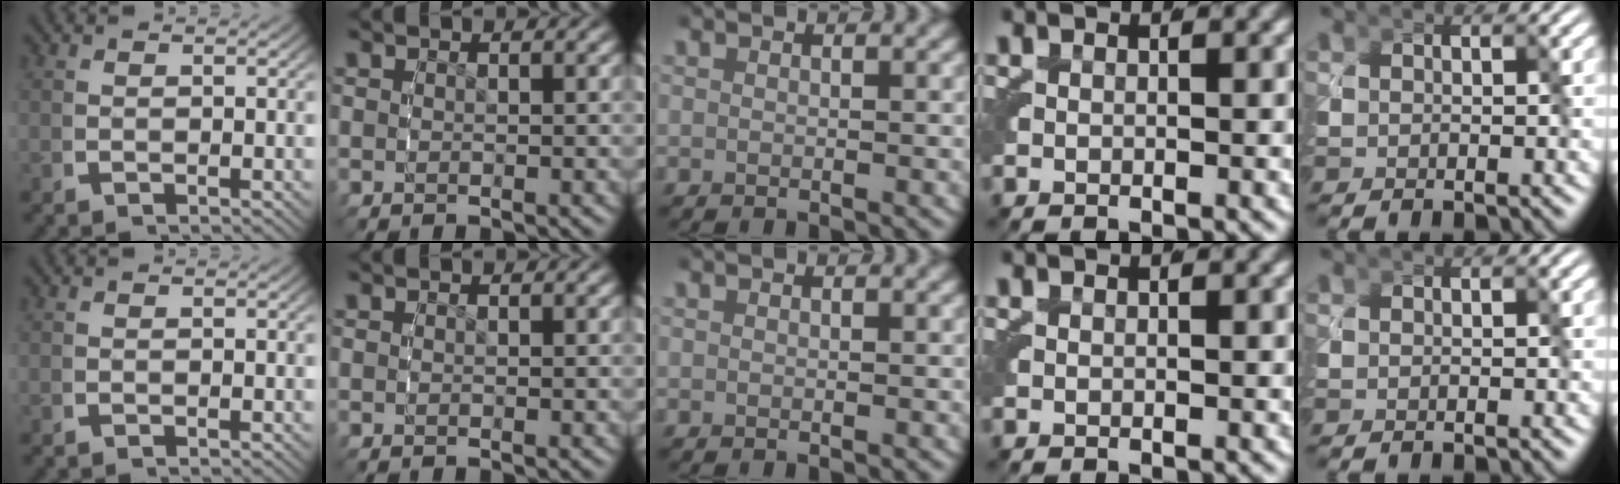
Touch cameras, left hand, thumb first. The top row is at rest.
{}